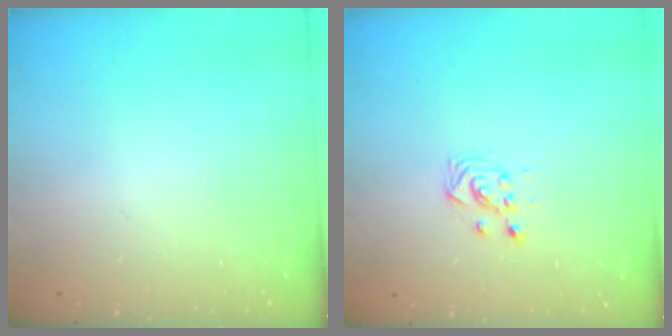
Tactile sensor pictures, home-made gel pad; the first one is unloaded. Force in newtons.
{"total": 2.9, "press": 2.9, "slide": 0.3}